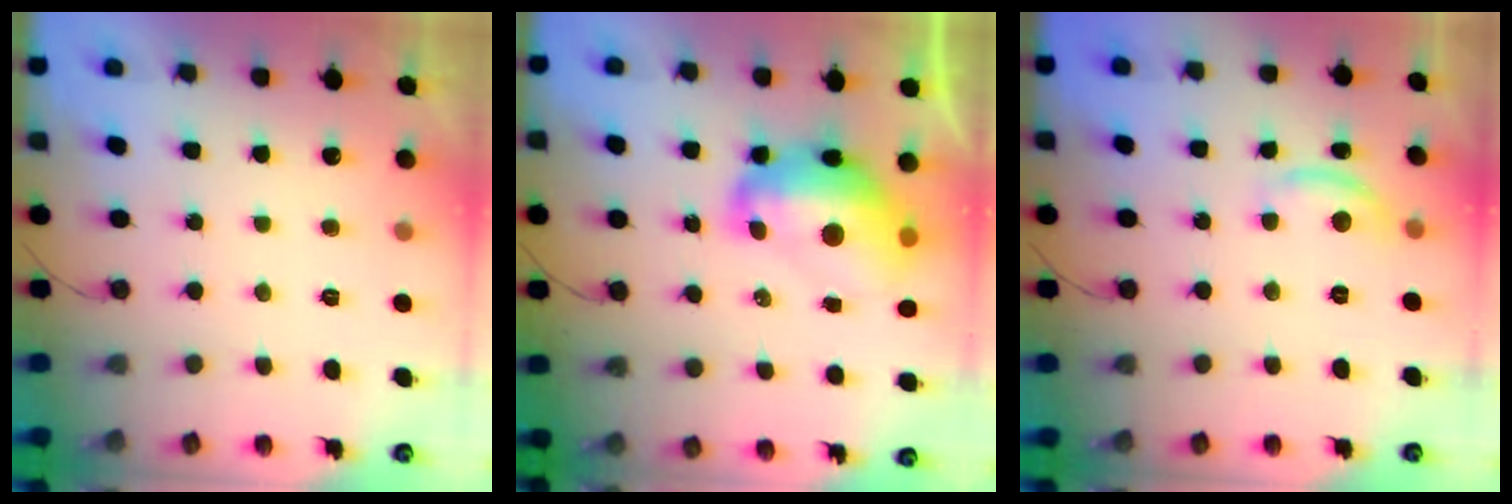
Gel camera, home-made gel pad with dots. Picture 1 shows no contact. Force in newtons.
{"total": 15.7, "press": 15.6, "slide": 1.6}
{"total": 7.4, "press": 7.4, "slide": 0.5}